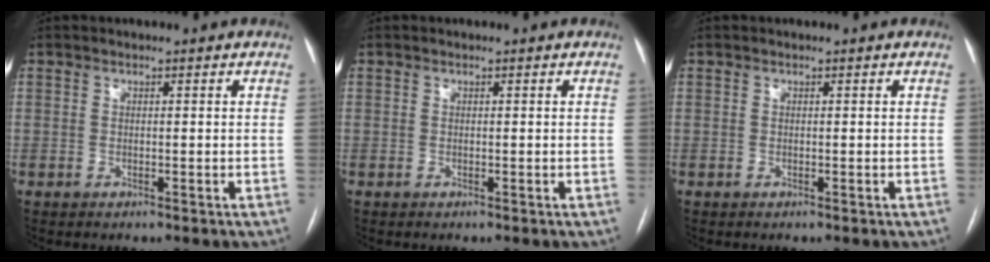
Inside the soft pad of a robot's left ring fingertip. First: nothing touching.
{"total": 0.0}
{"total": 0.0}